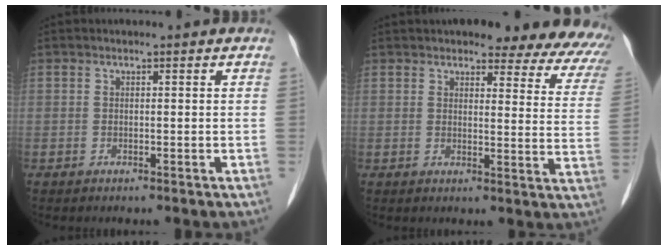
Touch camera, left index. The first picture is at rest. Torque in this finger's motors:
{"motor_torque": [1.07, -1.07, 0.41, 0.06]}